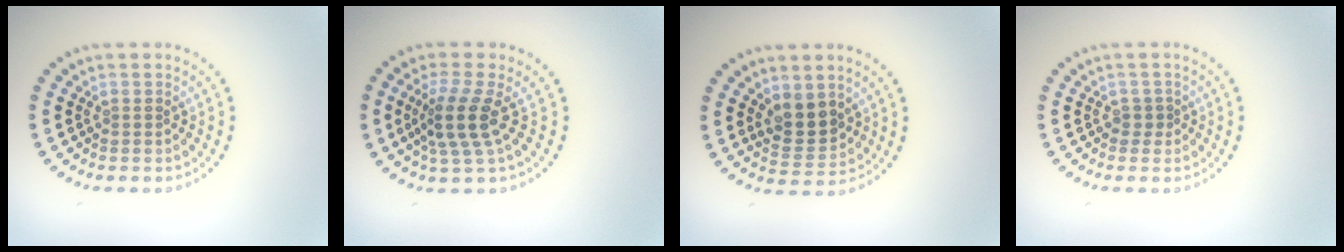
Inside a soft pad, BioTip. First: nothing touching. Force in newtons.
{"total": 3.7, "press": 2.8, "slide": 2.4}
{"total": 3.2, "press": 3.0, "slide": 1.1}
{"total": 0.7, "press": 0.4, "slide": 0.6}